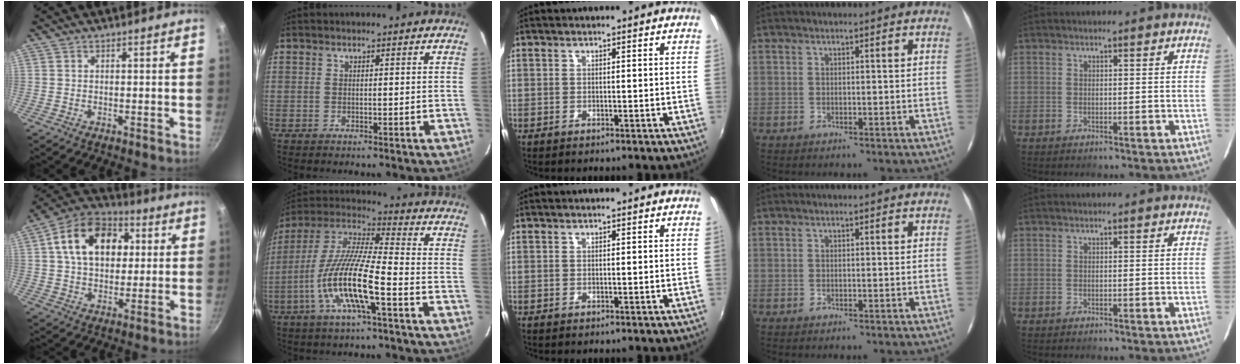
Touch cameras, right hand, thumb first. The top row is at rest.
{"thumb": {"total": 17.4, "force": [4.1, 12.1, 11.7], "torque": [-0.162, 0.019, 0.054]}, "index": {"total": 15.1, "force": [-5.9, 2.0, 13.7], "torque": [-0.273, -0.005, -0.121]}}